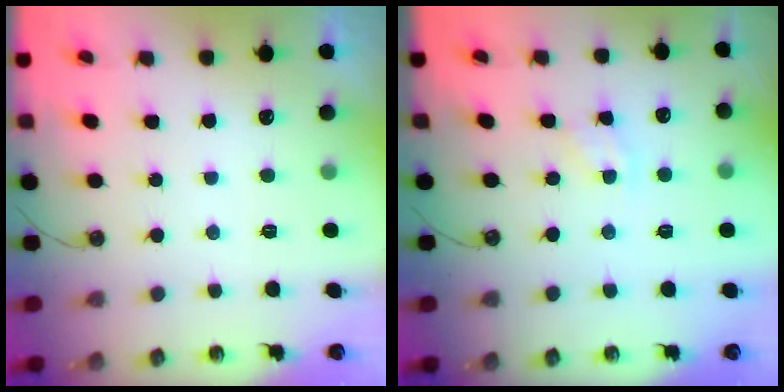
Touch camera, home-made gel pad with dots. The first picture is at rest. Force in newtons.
{"total": 2.8, "press": 2.8, "slide": 0.4}